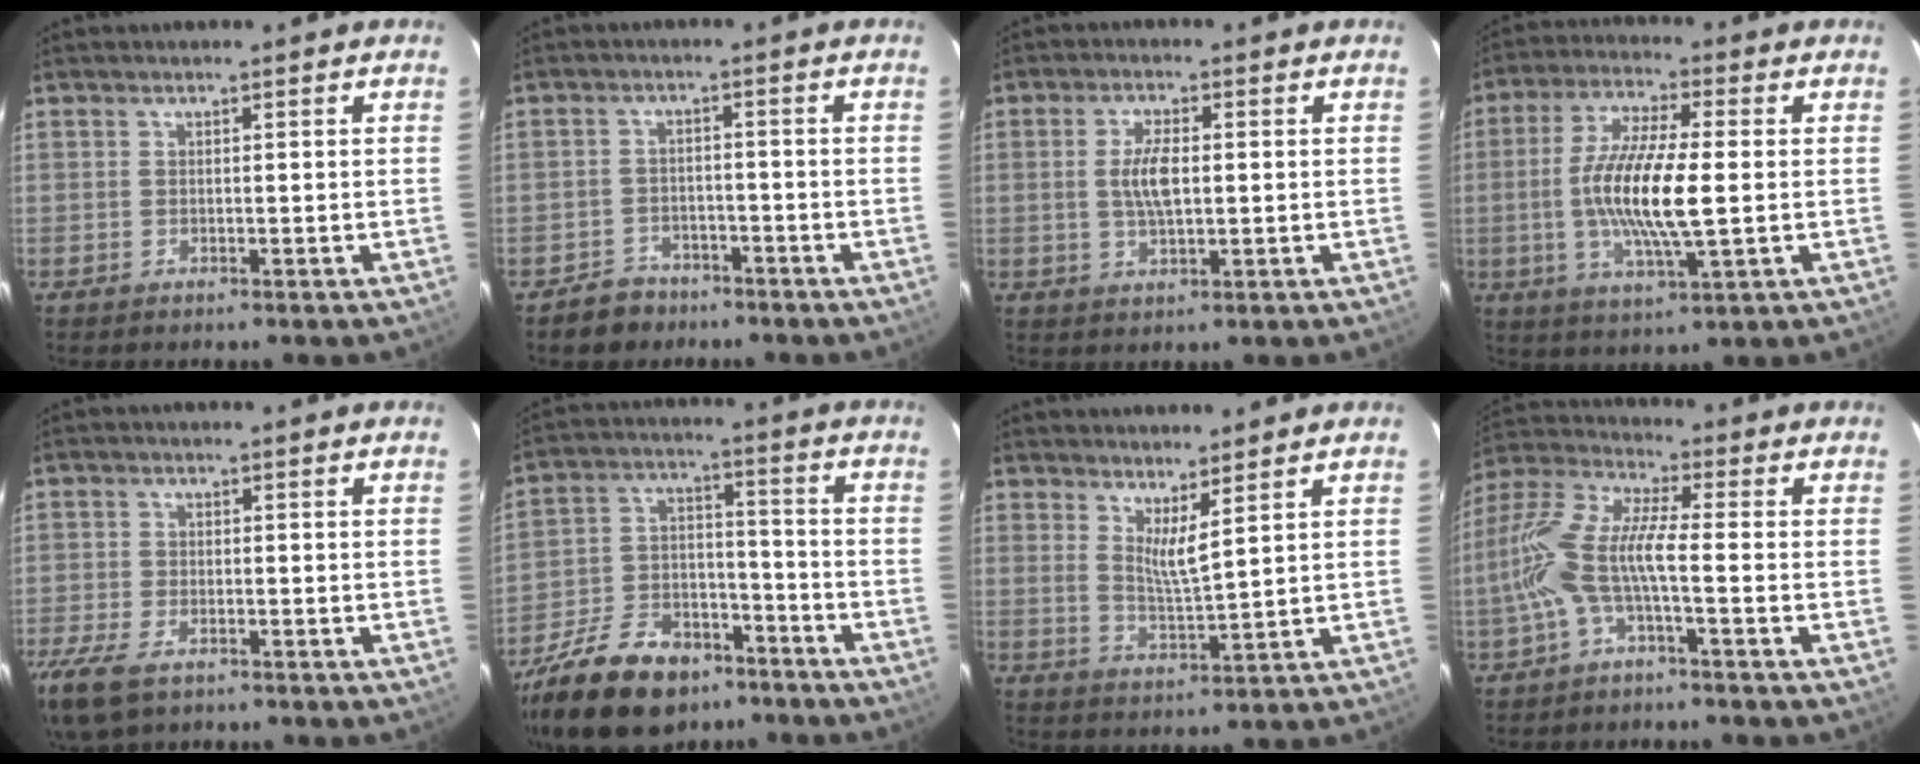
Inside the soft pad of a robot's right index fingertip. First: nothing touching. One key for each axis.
{"total": 5.4, "fx": -4.1, "fy": 3.6, "fz": 0.6, "tx": -0.028, "ty": 0.019, "tz": -0.060}
{"total": 5.6, "fx": 0.3, "fy": 2.3, "fz": 5.1, "tx": -0.099, "ty": 0.002, "tz": 0.006}
{"total": 13.8, "fx": -0.8, "fy": 2.9, "fz": 13.5, "tx": -0.267, "ty": -0.003, "tz": -0.017}
{"total": 10.3, "fx": -6.7, "fy": 4.9, "fz": 6.1, "tx": -0.161, "ty": -0.034, "tz": -0.126}
{"total": 22.1, "fx": -15.6, "fy": 11.4, "fz": 10.9, "tx": -0.244, "ty": 0.003, "tz": -0.252}
{"total": 4.7, "fx": 3.2, "fy": 0.0, "fz": 3.4, "tx": -0.061, "ty": -0.017, "tz": 0.053}
{"total": 10.5, "fx": -2.8, "fy": 1.8, "fz": 10.0, "tx": -0.217, "ty": 0.006, "tz": -0.055}